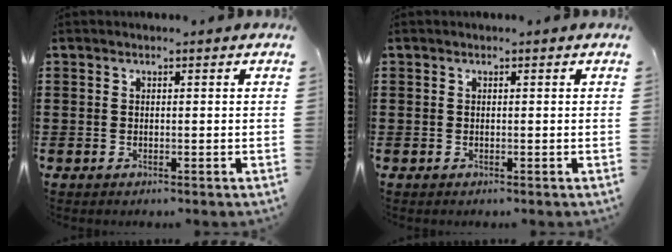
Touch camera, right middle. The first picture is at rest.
{"total": 0.0}